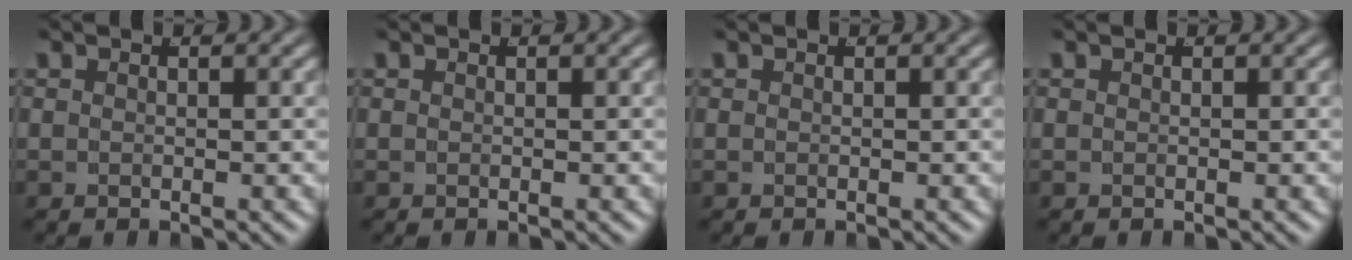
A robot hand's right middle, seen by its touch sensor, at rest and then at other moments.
{"total": 0.0}
{"total": 0.0}
{"total": 0.0}